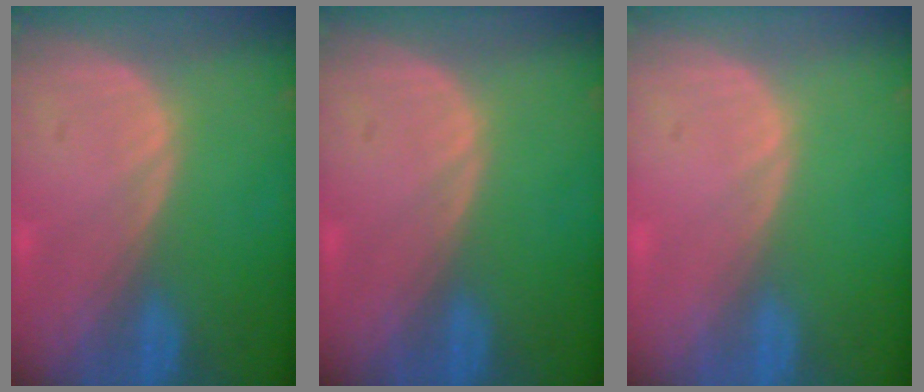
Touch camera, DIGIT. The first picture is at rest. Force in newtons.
{"total": 0.0}
{"total": 0.0}